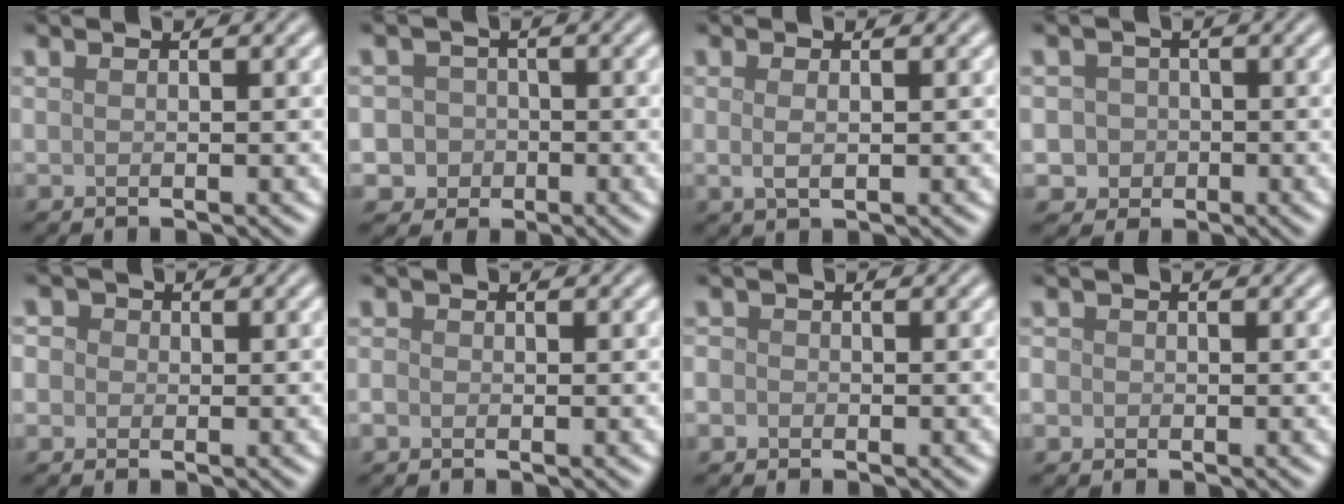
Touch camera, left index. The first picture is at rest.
{"total": 4.8, "force": [-1.2, 4.6, 0.9], "torque": [0.011, 0.011, -0.043]}
{"total": 1.4, "force": [0.1, 0.5, 1.2], "torque": [-0.027, -0.002, 0.002]}
{"total": 3.7, "force": [-0.6, 3.5, 0.8], "torque": [0.016, 0.012, -0.026]}
{"total": 3.1, "force": [0.9, 2.7, 1.2], "torque": [0.002, 0.022, -0.018]}
{"total": 0.8, "force": [-0.4, 0.7, 0.3], "torque": [-0.005, -0.003, -0.008]}
{"total": 1.4, "force": [-0.3, 1.3, 0.4], "torque": [0.004, 0.003, -0.013]}
{"total": 1.3, "force": [-0.1, 1.3, 0.4], "torque": [0.001, 0.002, -0.008]}